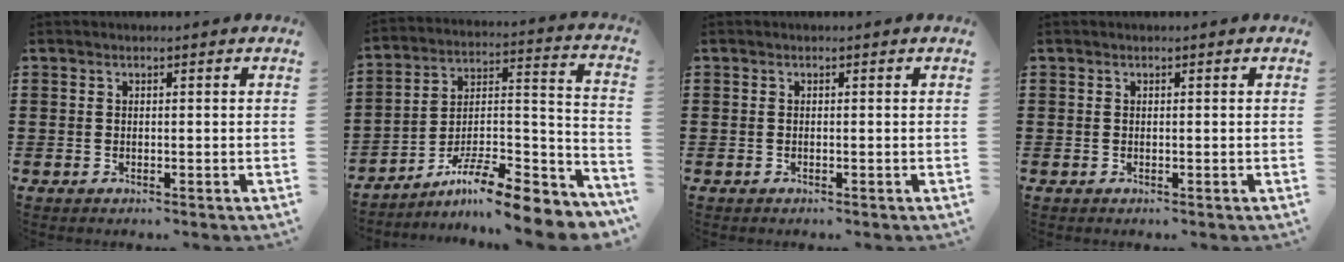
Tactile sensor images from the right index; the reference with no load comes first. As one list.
[{"total": 10.4, "force": [-8.5, 1.1, 5.9], "torque": [-0.092, 0.009, -0.164]}, {"total": 0.0}, {"total": 0.0}]